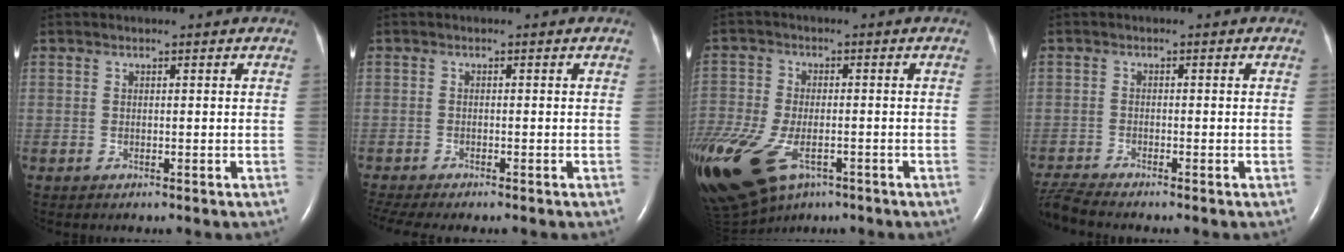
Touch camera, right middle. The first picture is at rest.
{"total": 6.0, "force": [-5.1, 1.0, 3.1], "torque": [-0.051, -0.005, -0.077]}
{"total": 26.9, "force": [-13.5, 16.1, 16.9], "torque": [-0.479, -0.045, -0.219]}
{"total": 3.9, "force": [-3.7, -0.8, 1.0], "torque": [-0.031, -0.019, -0.074]}